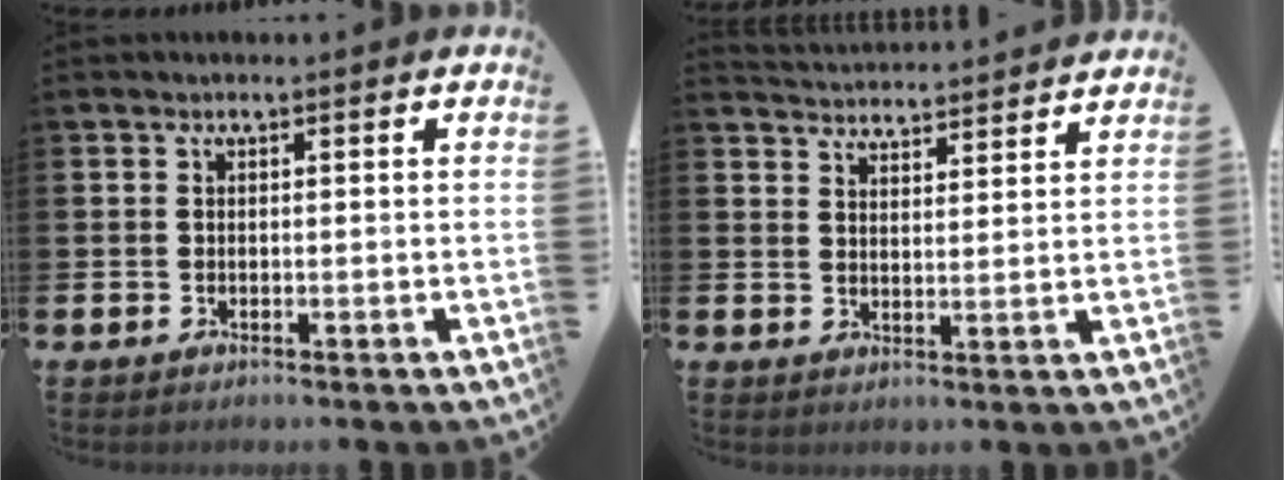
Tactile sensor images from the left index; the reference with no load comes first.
{"total": 4.2, "force": [4.2, 0.1, -0.4], "torque": [0.001, -0.033, 0.074]}